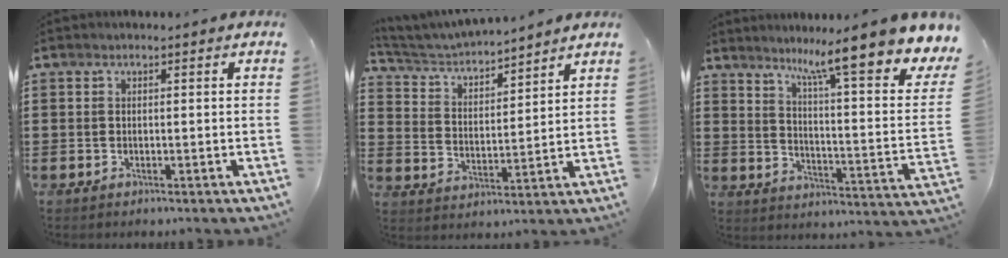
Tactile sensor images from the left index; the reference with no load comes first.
{"total": 4.5, "force": [4.4, 0.5, 1.0], "torque": [-0.042, -0.030, 0.071]}
{"total": 11.6, "force": [9.0, 0.3, 7.2], "torque": [-0.131, -0.071, 0.138]}